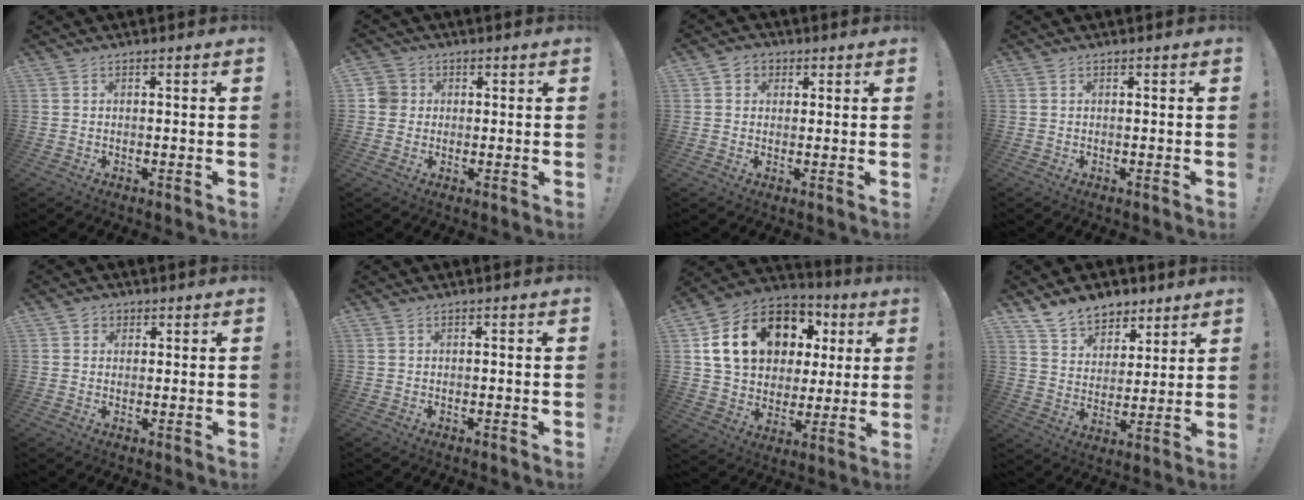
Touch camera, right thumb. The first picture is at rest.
{"total": 4.7, "force": [0.3, 4.5, 1.2], "torque": [-0.021, 0.012, 0.009]}
{"total": 3.7, "force": [0.6, 3.4, 1.2], "torque": [-0.021, 0.003, 0.011]}
{"total": 0.0}
{"total": 2.3, "force": [0.5, 2.2, 0.5], "torque": [-0.005, 0.002, 0.008]}
{"total": 0.0}
{"total": 20.0, "force": [7.6, 14.2, 11.9], "torque": [-0.191, -0.022, 0.157]}
{"total": 11.5, "force": [8.8, 6.9, 2.7], "torque": [-0.056, -0.061, 0.174]}